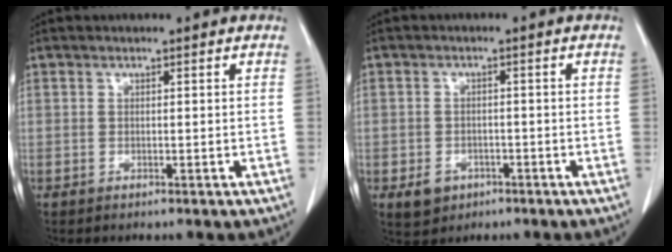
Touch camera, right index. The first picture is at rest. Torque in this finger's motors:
{"motor_torque": [-0.15, 0.03, -0.34, -0.11]}